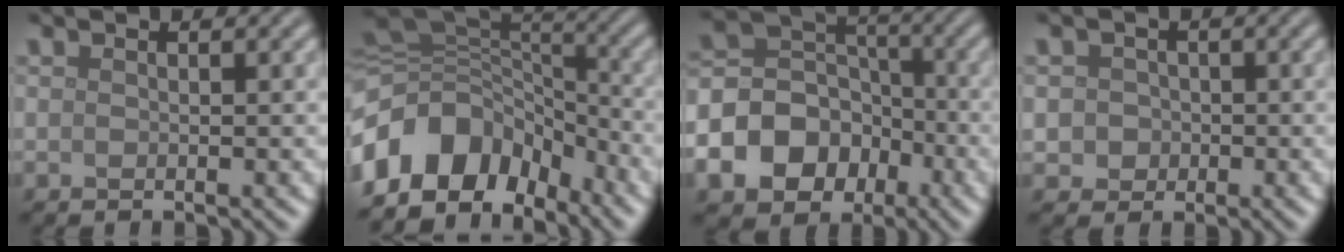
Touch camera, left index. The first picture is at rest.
{"total": 12.3, "force": [-5.9, 8.6, 6.4], "torque": [-0.144, 0.012, -0.117]}
{"total": 11.7, "force": [-5.3, 9.5, 4.2], "torque": [-0.101, -0.019, -0.111]}
{"total": 2.5, "force": [0.0, 2.3, 0.8], "torque": [0.001, 0.005, -0.005]}